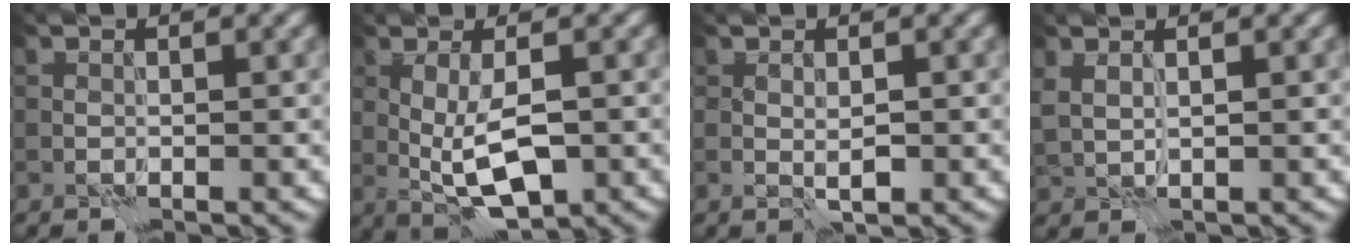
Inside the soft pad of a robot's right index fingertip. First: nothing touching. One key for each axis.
{"total": 5.3, "fx": -0.8, "fy": 1.7, "fz": 4.9, "tx": -0.095, "ty": -0.002, "tz": -0.012}
{"total": 1.3, "fx": 0.0, "fy": 0.5, "fz": 1.2, "tx": -0.024, "ty": -0.004, "tz": 0.003}
{"total": 1.8, "fx": 0.9, "fy": 0.6, "fz": 1.4, "tx": -0.033, "ty": 0.001, "tz": 0.023}